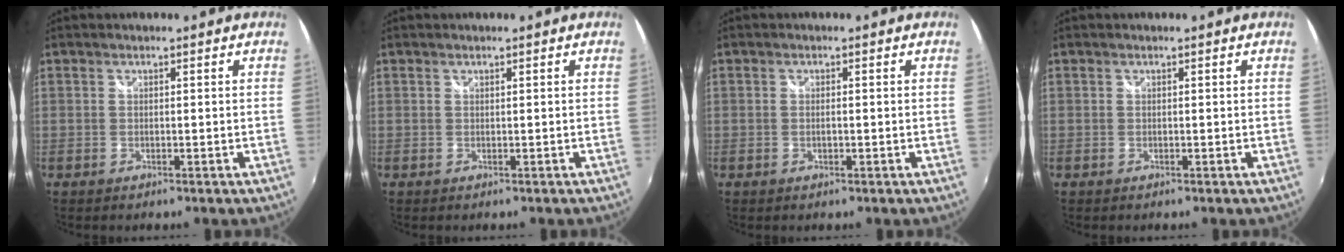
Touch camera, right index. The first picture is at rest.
{"total": 0.0}
{"total": 0.8, "force": [-0.2, 0.4, 0.7], "torque": [-0.015, -0.001, -0.003]}
{"total": 0.0}